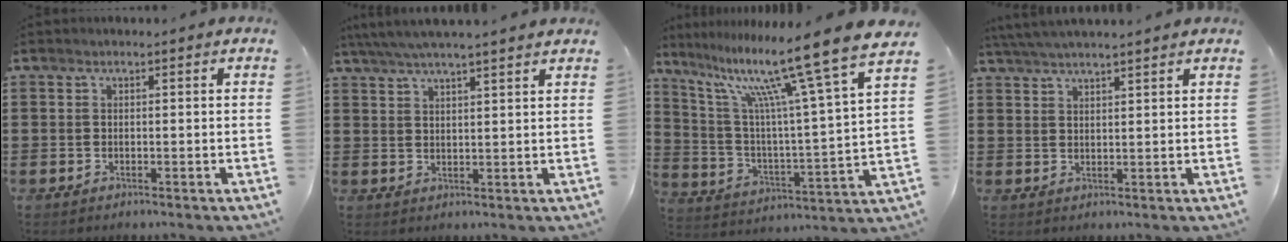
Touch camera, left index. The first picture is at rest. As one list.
[{"total": 4.2, "force": [3.8, -0.3, 1.9], "torque": [-0.048, -0.010, 0.067]}, {"total": 14.4, "force": [10.8, 0.4, 9.6], "torque": [-0.199, -0.076, 0.166]}, {"total": 3.5, "force": [3.2, -0.3, 1.3], "torque": [-0.033, -0.006, 0.060]}]